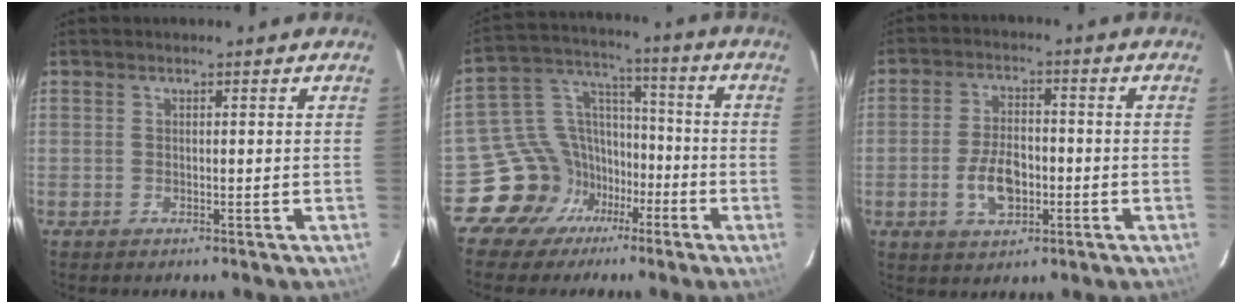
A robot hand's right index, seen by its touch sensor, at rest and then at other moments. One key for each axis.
{"total": 12.6, "fx": -7.0, "fy": 10.3, "fz": 1.4, "tx": -0.036, "ty": 0.065, "tz": -0.119}
{"total": 7.9, "fx": -2.4, "fy": 4.5, "fz": 6.0, "tx": -0.119, "ty": 0.007, "tz": -0.036}